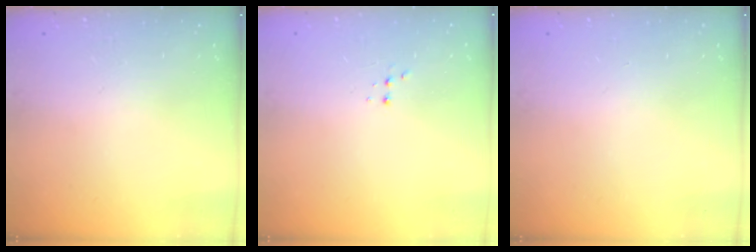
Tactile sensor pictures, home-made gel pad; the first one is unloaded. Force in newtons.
{"total": 2.5, "press": 2.4, "slide": 0.8}
{"total": 0.0}